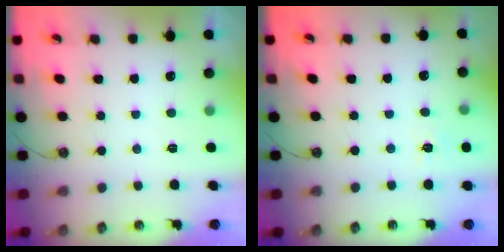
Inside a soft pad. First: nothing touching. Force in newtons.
{"total": 5.0, "press": 5.0, "slide": 0.6}